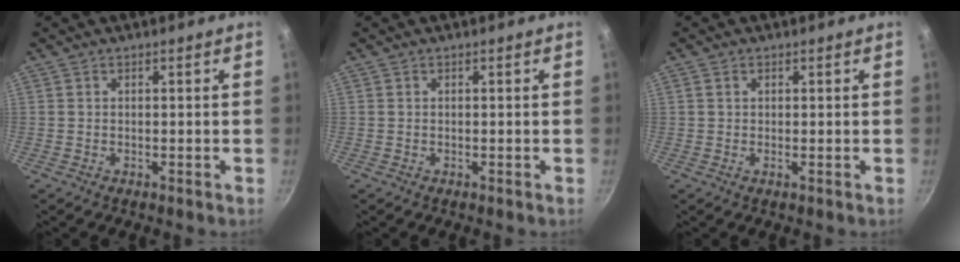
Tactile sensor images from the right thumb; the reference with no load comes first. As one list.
[{"total": 0.0}, {"total": 1.1, "force": [0.3, 0.6, 0.8], "torque": [-0.014, 0.001, 0.002]}]